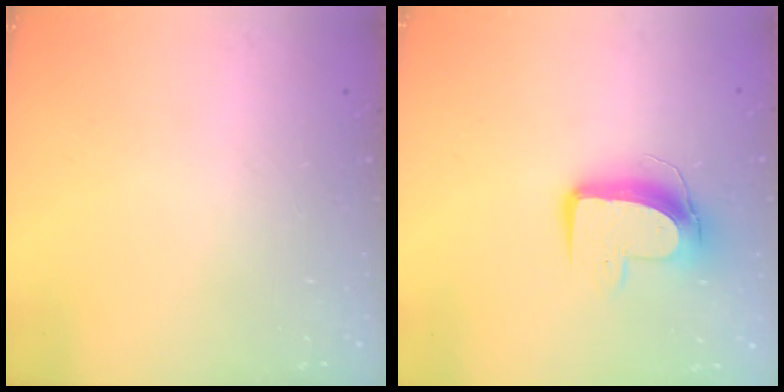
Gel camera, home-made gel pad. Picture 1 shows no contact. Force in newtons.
{"total": 10.5, "press": 10.4, "slide": 0.8}